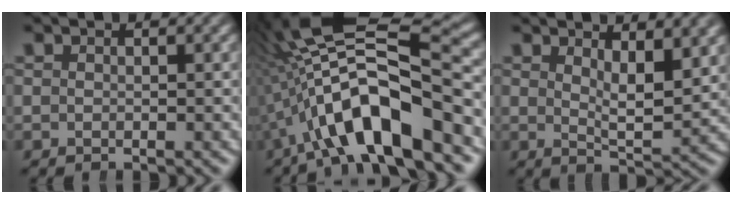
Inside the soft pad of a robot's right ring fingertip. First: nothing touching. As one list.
[{"total": 13.0, "force": [1.4, 5.6, 11.7], "torque": [-0.205, 0.003, 0.025]}, {"total": 3.8, "force": [2.3, 0.3, 3.1], "torque": [-0.033, -0.016, 0.042]}]